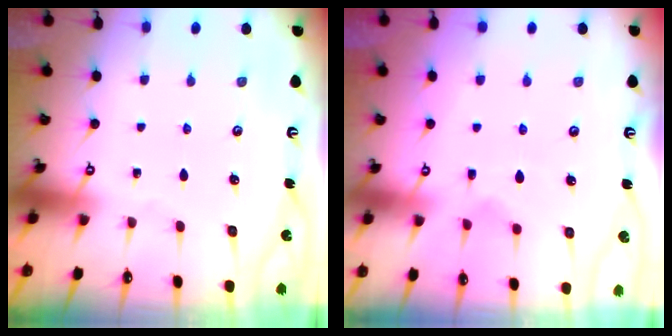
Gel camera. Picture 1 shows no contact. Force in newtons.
{"total": 2.7, "press": 2.4, "slide": 1.2}